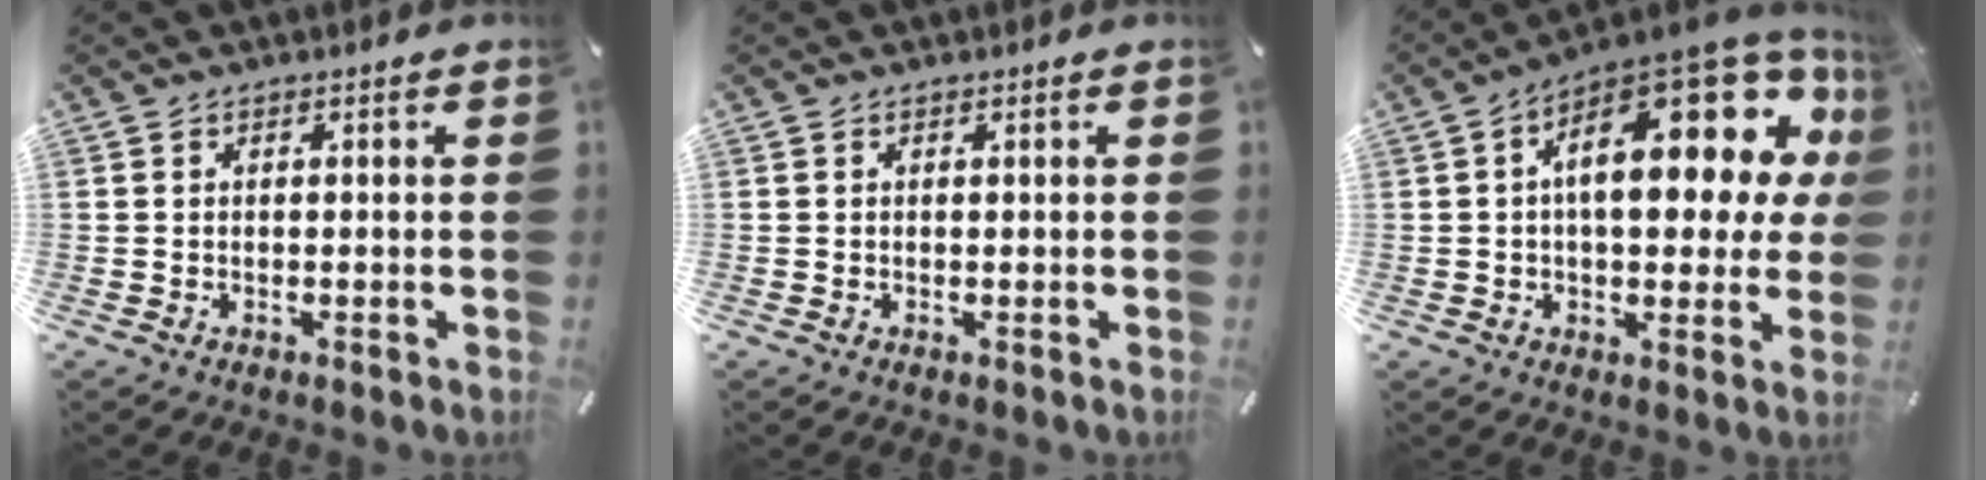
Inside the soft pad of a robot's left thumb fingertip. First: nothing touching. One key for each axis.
{"total": 0.0}
{"total": 22.3, "fx": 7.8, "fy": 10.4, "fz": 18.0, "tx": -0.246, "ty": -0.059, "tz": 0.130}